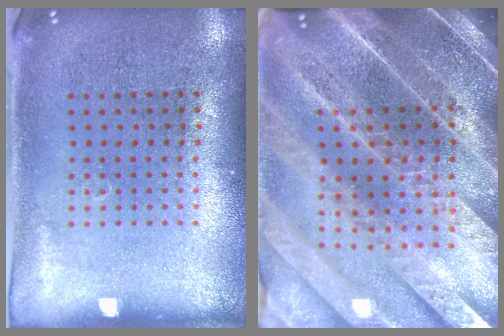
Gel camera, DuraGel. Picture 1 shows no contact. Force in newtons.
{"total": 5.6, "press": 4.7, "slide": 3.0}